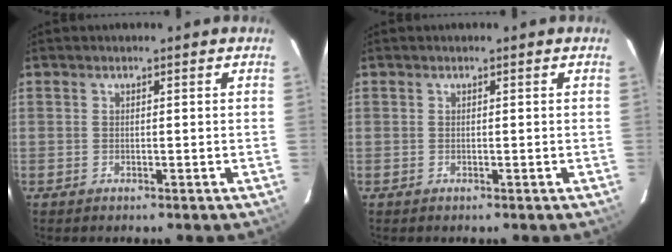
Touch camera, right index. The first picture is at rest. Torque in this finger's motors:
{"motor_torque": [0.01, 0.01, 0.01, 0.00]}